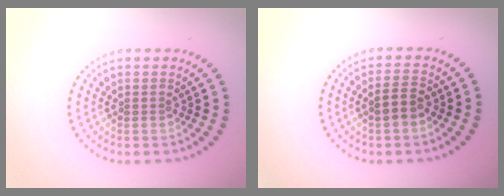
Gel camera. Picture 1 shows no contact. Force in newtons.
{"total": 1.8, "press": 1.7, "slide": 0.5}